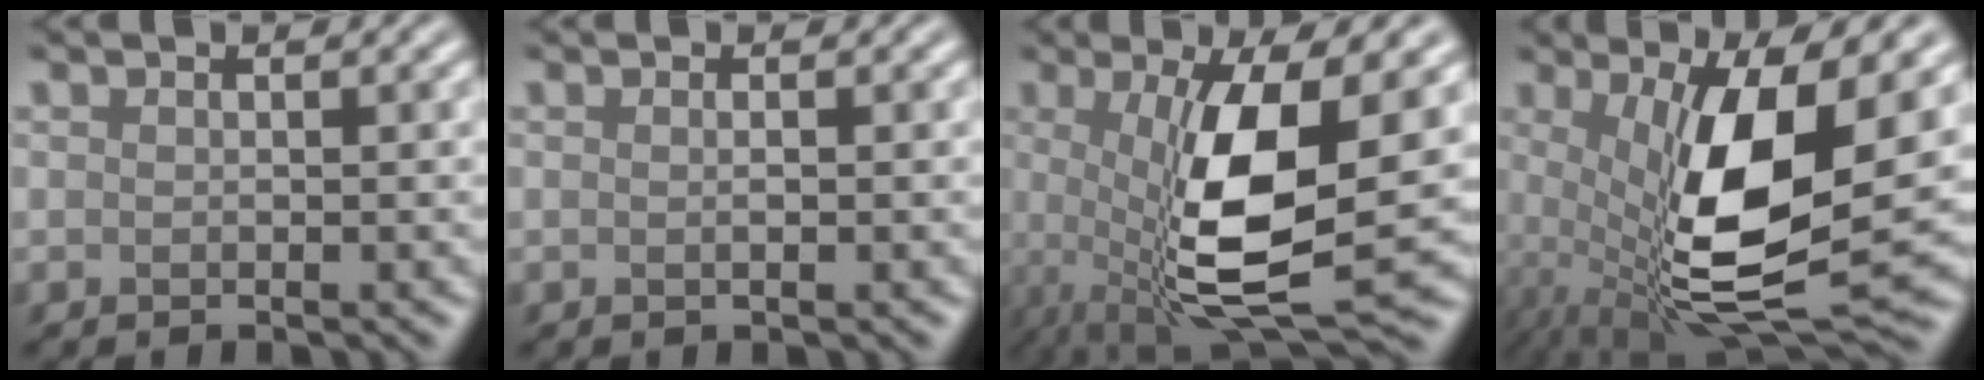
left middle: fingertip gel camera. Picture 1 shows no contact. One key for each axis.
{"total": 0.8, "fx": -0.1, "fy": 0.3, "fz": 0.7, "tx": -0.008, "ty": -0.003, "tz": -0.007}
{"total": 10.3, "fx": -0.2, "fy": 3.0, "fz": 9.9, "tx": -0.178, "ty": -0.016, "tz": 0.002}
{"total": 11.3, "fx": 0.2, "fy": 3.4, "fz": 10.7, "tx": -0.197, "ty": -0.021, "tz": 0.010}